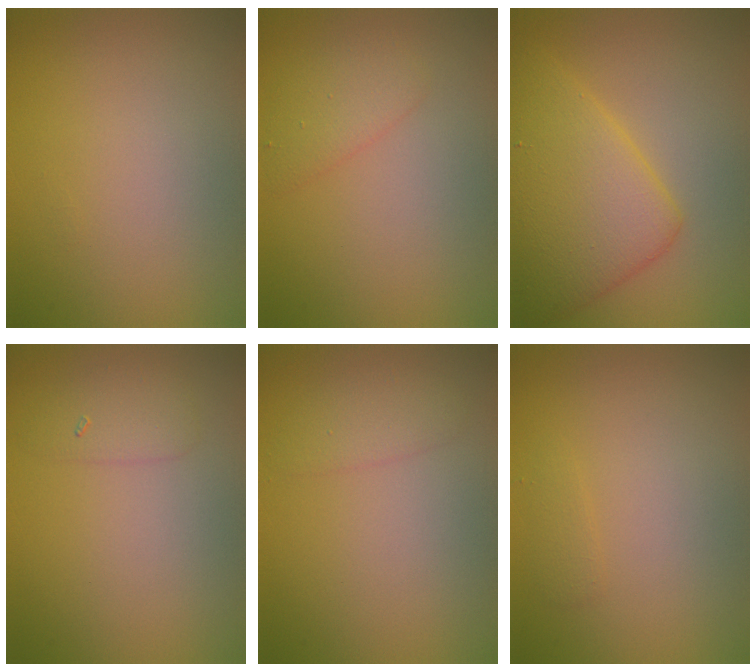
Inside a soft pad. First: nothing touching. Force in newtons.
{"total": 1.9, "press": 1.9, "slide": 0.1}
{"total": 7.2, "press": 7.2, "slide": 0.3}
{"total": 1.5, "press": 1.5, "slide": 0.0}
{"total": 1.4, "press": 1.4, "slide": 0.1}
{"total": 0.7, "press": 0.7, "slide": 0.1}